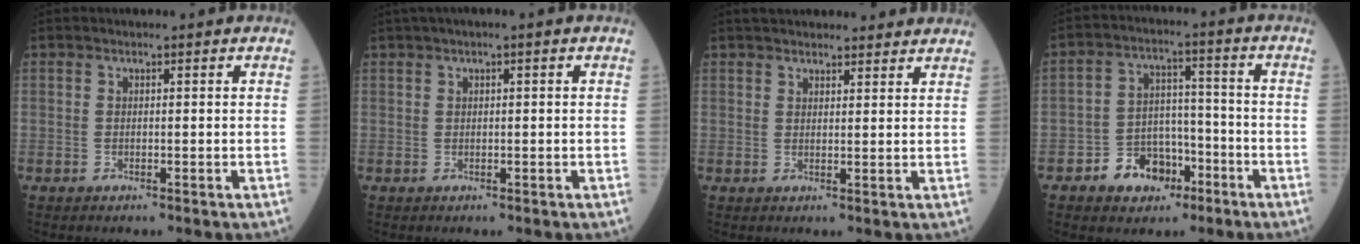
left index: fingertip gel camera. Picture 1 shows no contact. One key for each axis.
{"total": 1.1, "fx": 0.3, "fy": 0.0, "fz": 1.1, "tx": -0.026, "ty": 0.013, "tz": 0.005}
{"total": 11.6, "fx": 10.5, "fy": 2.9, "fz": 3.9, "tx": -0.038, "ty": 0.030, "tz": 0.132}
{"total": 7.8, "fx": -4.5, "fy": 5.5, "fz": 3.3, "tx": -0.061, "ty": 0.019, "tz": -0.070}